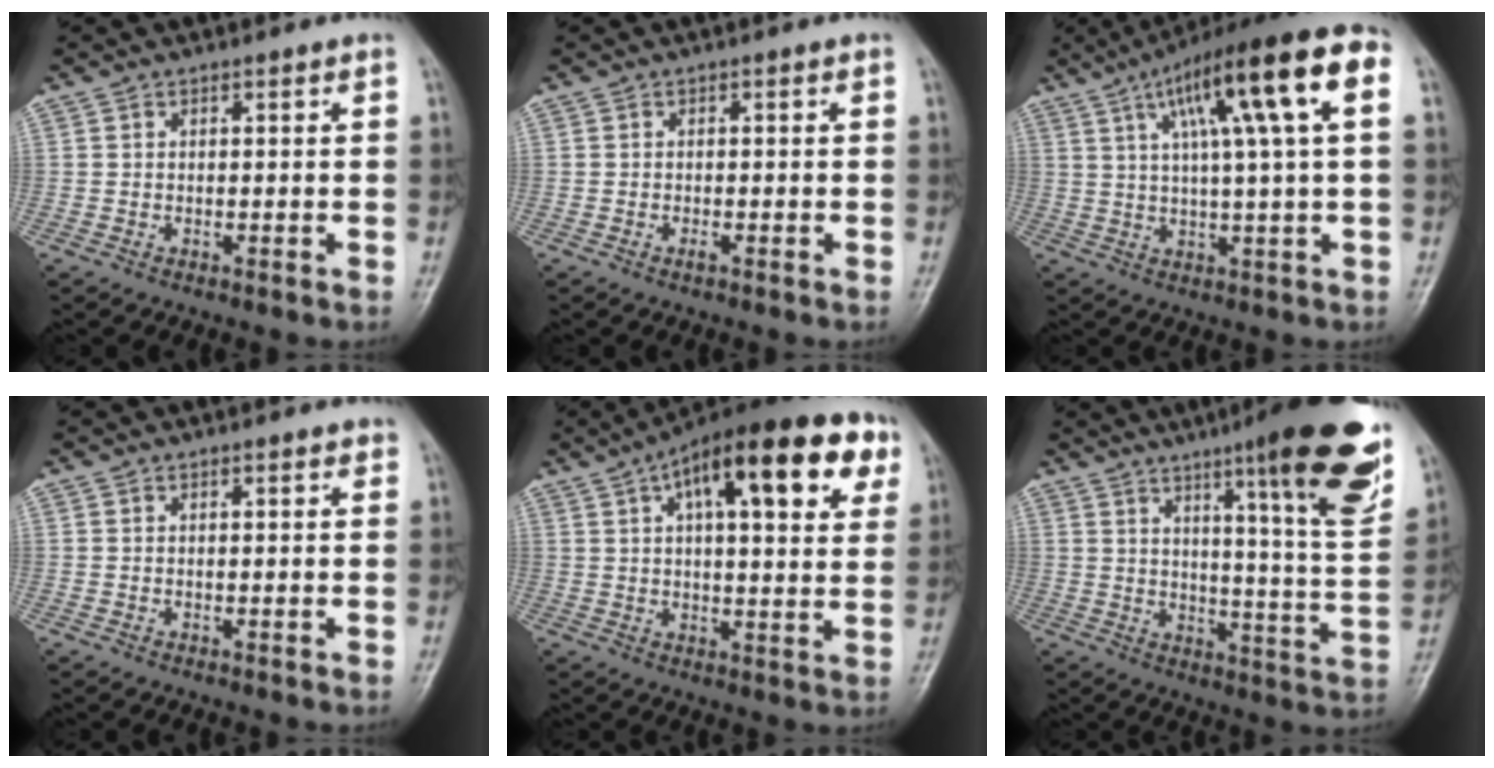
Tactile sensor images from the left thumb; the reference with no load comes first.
{"total": 0.6, "force": [-0.5, 0.1, 0.3], "torque": [-0.010, 0.003, -0.009]}
{"total": 17.9, "force": [5.9, 2.6, 16.7], "torque": [-0.257, 0.024, 0.084]}
{"total": 1.1, "force": [0.8, 0.4, 0.7], "torque": [-0.008, -0.003, 0.008]}
{"total": 22.4, "force": [9.7, 8.0, 18.6], "torque": [-0.256, 0.016, 0.134]}
{"total": 20.8, "force": [11.8, 2.5, 16.9], "torque": [-0.202, -0.058, 0.163]}